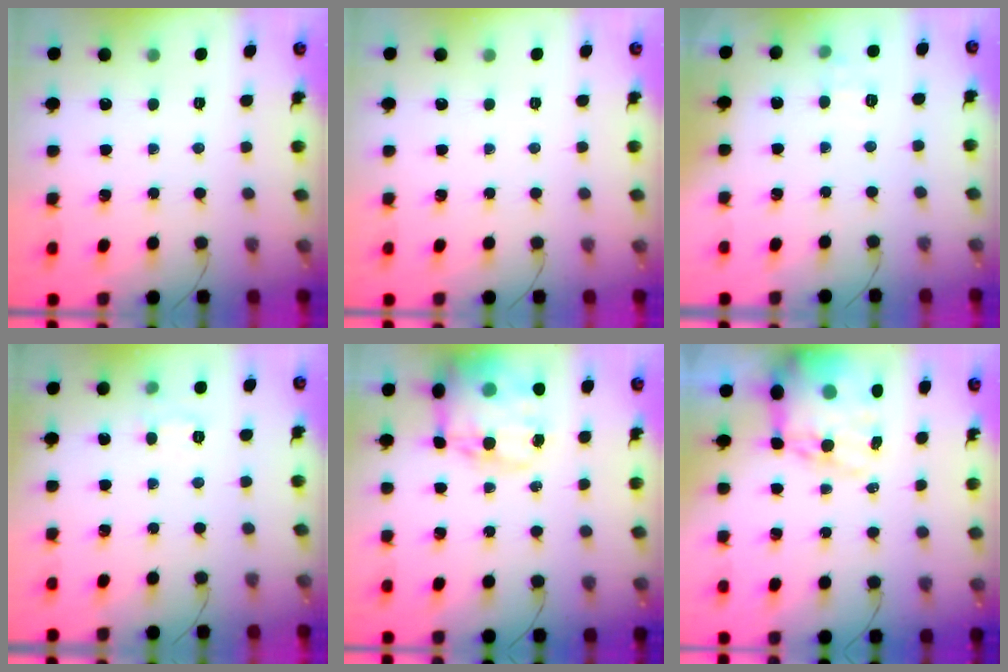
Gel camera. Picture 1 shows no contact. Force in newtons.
{"total": 0.0}
{"total": 6.9, "press": 6.7, "slide": 1.7}
{"total": 6.6, "press": 6.4, "slide": 1.5}
{"total": 19.7, "press": 19.2, "slide": 4.4}
{"total": 15.8, "press": 15.4, "slide": 3.5}